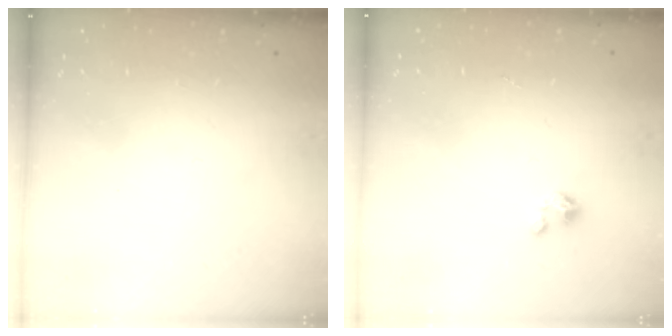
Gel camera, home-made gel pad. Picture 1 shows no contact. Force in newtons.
{"total": 2.1, "press": 2.1, "slide": 0.3}